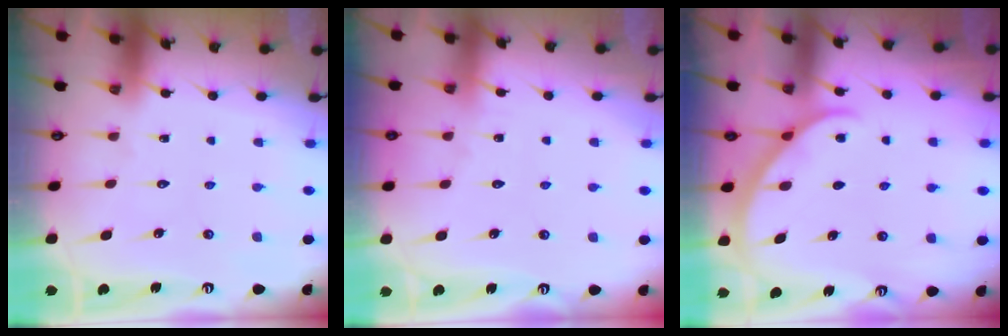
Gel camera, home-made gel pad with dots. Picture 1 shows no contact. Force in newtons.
{"total": 3.0, "press": 2.9, "slide": 0.3}
{"total": 2.0, "press": 2.0, "slide": 0.2}